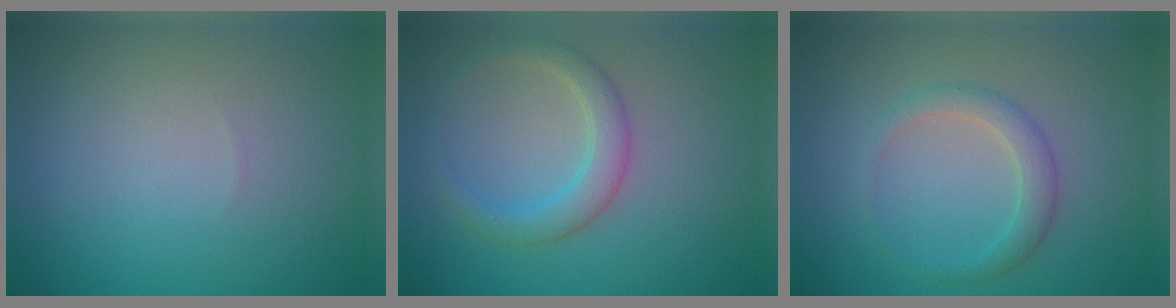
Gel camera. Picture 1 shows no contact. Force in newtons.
{"total": 2.8, "press": 2.8, "slide": 0.2}
{"total": 2.2, "press": 2.2, "slide": 0.2}